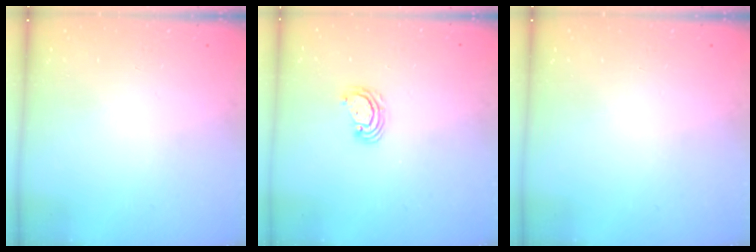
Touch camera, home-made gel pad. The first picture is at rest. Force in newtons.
{"total": 4.1, "press": 4.1, "slide": 0.4}
{"total": 0.0}